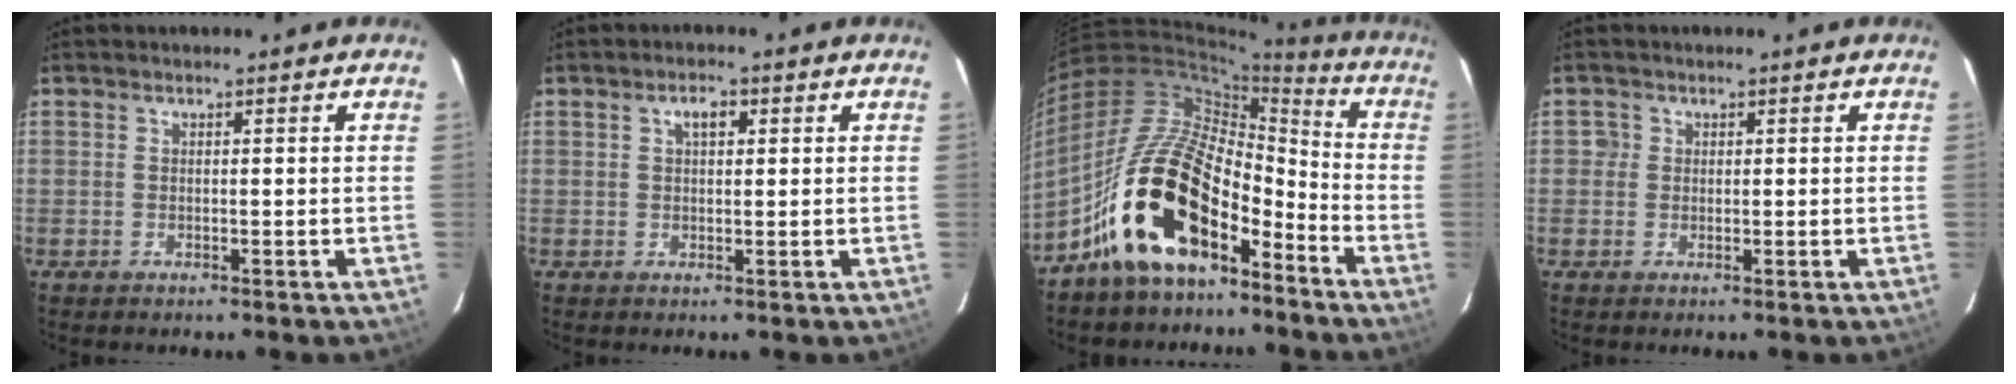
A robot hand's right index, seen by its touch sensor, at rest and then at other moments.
{"total": 2.5, "force": [0.8, 1.3, 1.9], "torque": [-0.031, 0.010, 0.013]}
{"total": 20.4, "force": [-12.2, 9.5, 13.3], "torque": [-0.248, 0.016, -0.227]}
{"total": 1.5, "force": [-0.1, 1.5, 0.1], "torque": [0.004, 0.006, -0.004]}